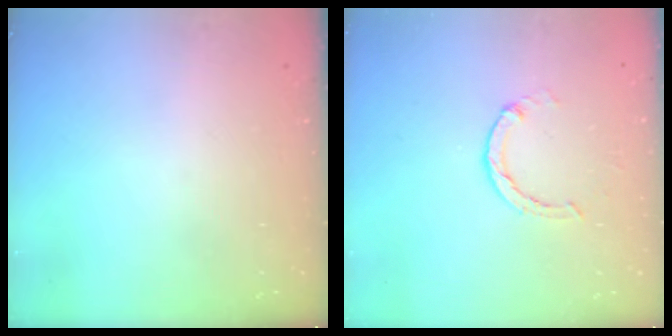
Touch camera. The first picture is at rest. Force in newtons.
{"total": 2.0, "press": 2.0, "slide": 0.2}